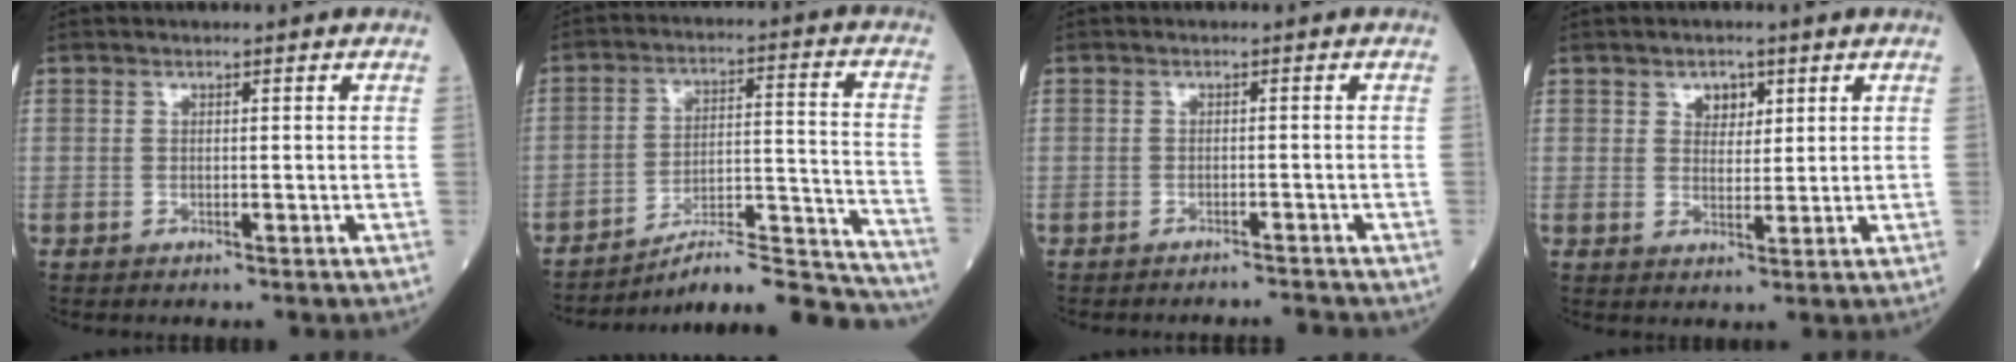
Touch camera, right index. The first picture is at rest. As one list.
[{"total": 19.4, "force": [-18.7, 0.7, 5.1], "torque": [-0.041, 0.036, -0.272]}, {"total": 2.5, "force": [-2.5, -0.1, -0.3], "torque": [0.010, -0.006, -0.033]}, {"total": 3.0, "force": [1.6, 2.0, 1.6], "torque": [-0.018, 0.002, 0.025]}]